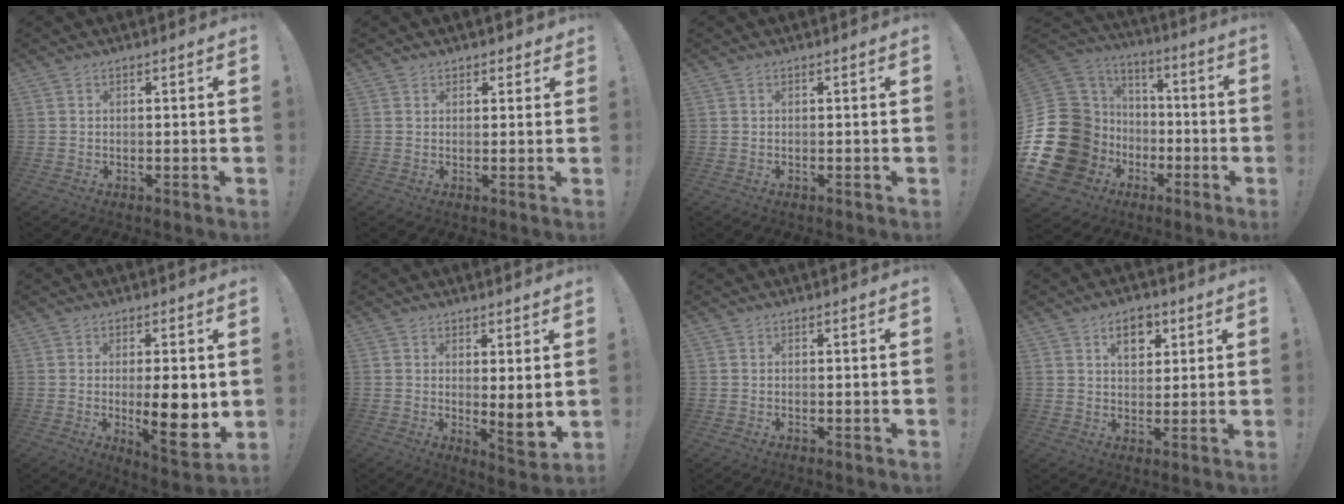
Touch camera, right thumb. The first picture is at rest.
{"total": 2.3, "force": [1.3, 1.8, 0.5], "torque": [0.010, -0.010, 0.021]}
{"total": 0.0}
{"total": 29.1, "force": [-6.1, 23.3, 16.3], "torque": [-0.317, 0.007, -0.021]}
{"total": 12.6, "force": [-0.7, 3.1, 12.2], "torque": [-0.176, -0.019, -0.009]}
{"total": 5.5, "force": [1.6, 0.8, 5.2], "torque": [-0.050, -0.040, 0.029]}
{"total": 0.0}
{"total": 8.1, "force": [3.9, 5.3, 4.6], "torque": [-0.062, -0.006, 0.068]}